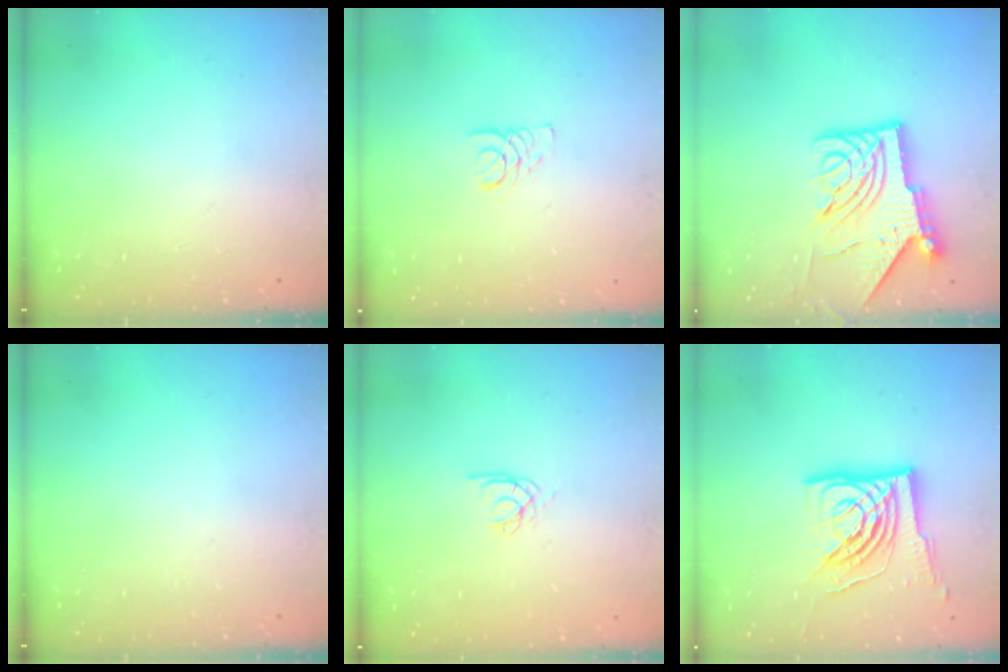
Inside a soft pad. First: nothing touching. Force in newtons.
{"total": 1.9, "press": 1.9, "slide": 0.2}
{"total": 13.5, "press": 13.4, "slide": 1.6}
{"total": 0.0}
{"total": 2.6, "press": 2.6, "slide": 0.1}
{"total": 15.5, "press": 15.4, "slide": 1.8}